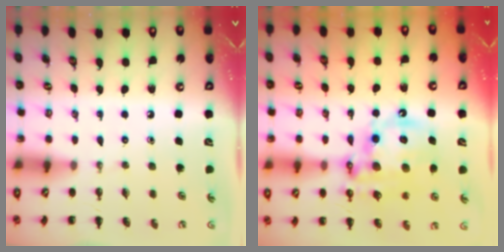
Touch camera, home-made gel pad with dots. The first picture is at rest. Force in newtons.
{"total": 15.8, "press": 15.3, "slide": 3.8}